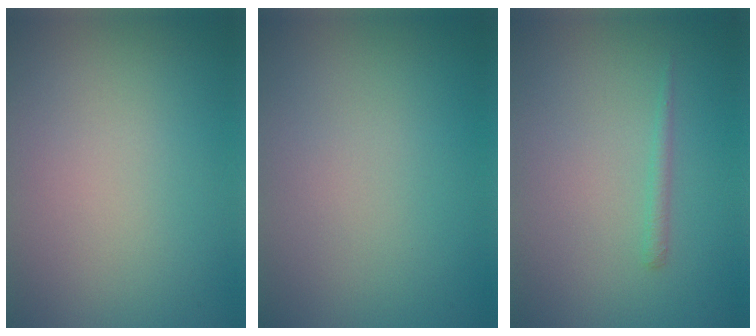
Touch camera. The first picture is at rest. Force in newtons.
{"total": 0.0}
{"total": 0.9, "press": 0.9, "slide": 0.1}